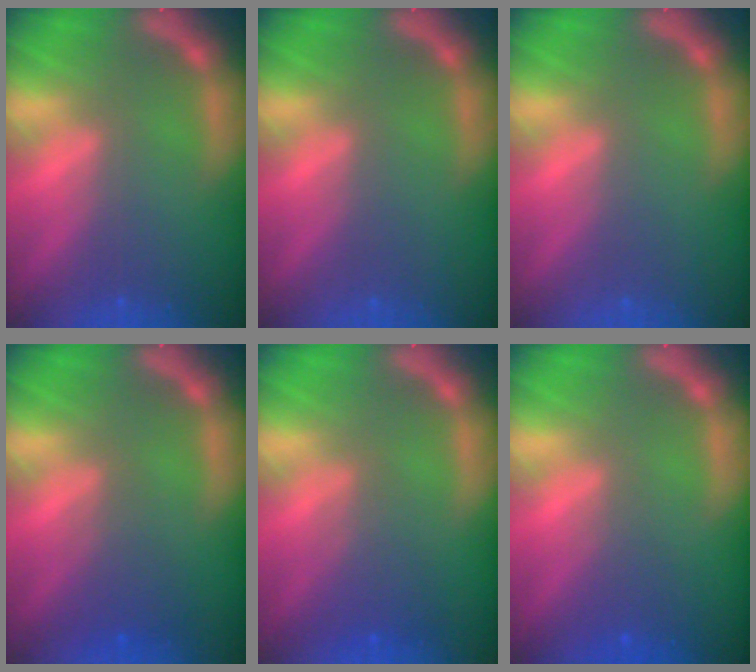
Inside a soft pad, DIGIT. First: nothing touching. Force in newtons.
{"total": 0.0}
{"total": 0.0}
{"total": 2.4}
{"total": 2.9}
{"total": 1.9}